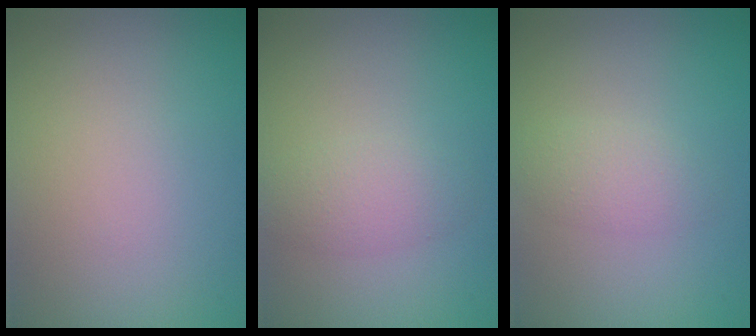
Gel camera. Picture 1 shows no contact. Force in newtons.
{"total": 2.1, "press": 2.1, "slide": 0.1}
{"total": 1.8, "press": 1.8, "slide": 0.1}